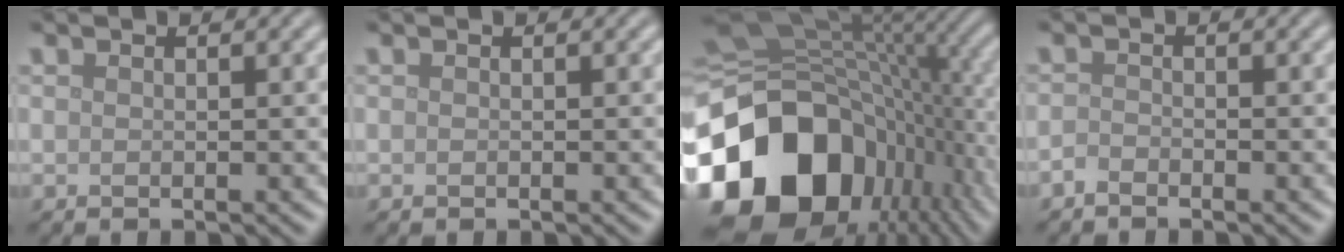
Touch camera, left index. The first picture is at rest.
{"total": 0.0}
{"total": 18.1, "force": [-6.0, 12.6, 11.5], "torque": [-0.251, -0.031, -0.098]}
{"total": 1.0, "force": [-0.9, 0.3, 0.3], "torque": [-0.005, 0.002, -0.021]}